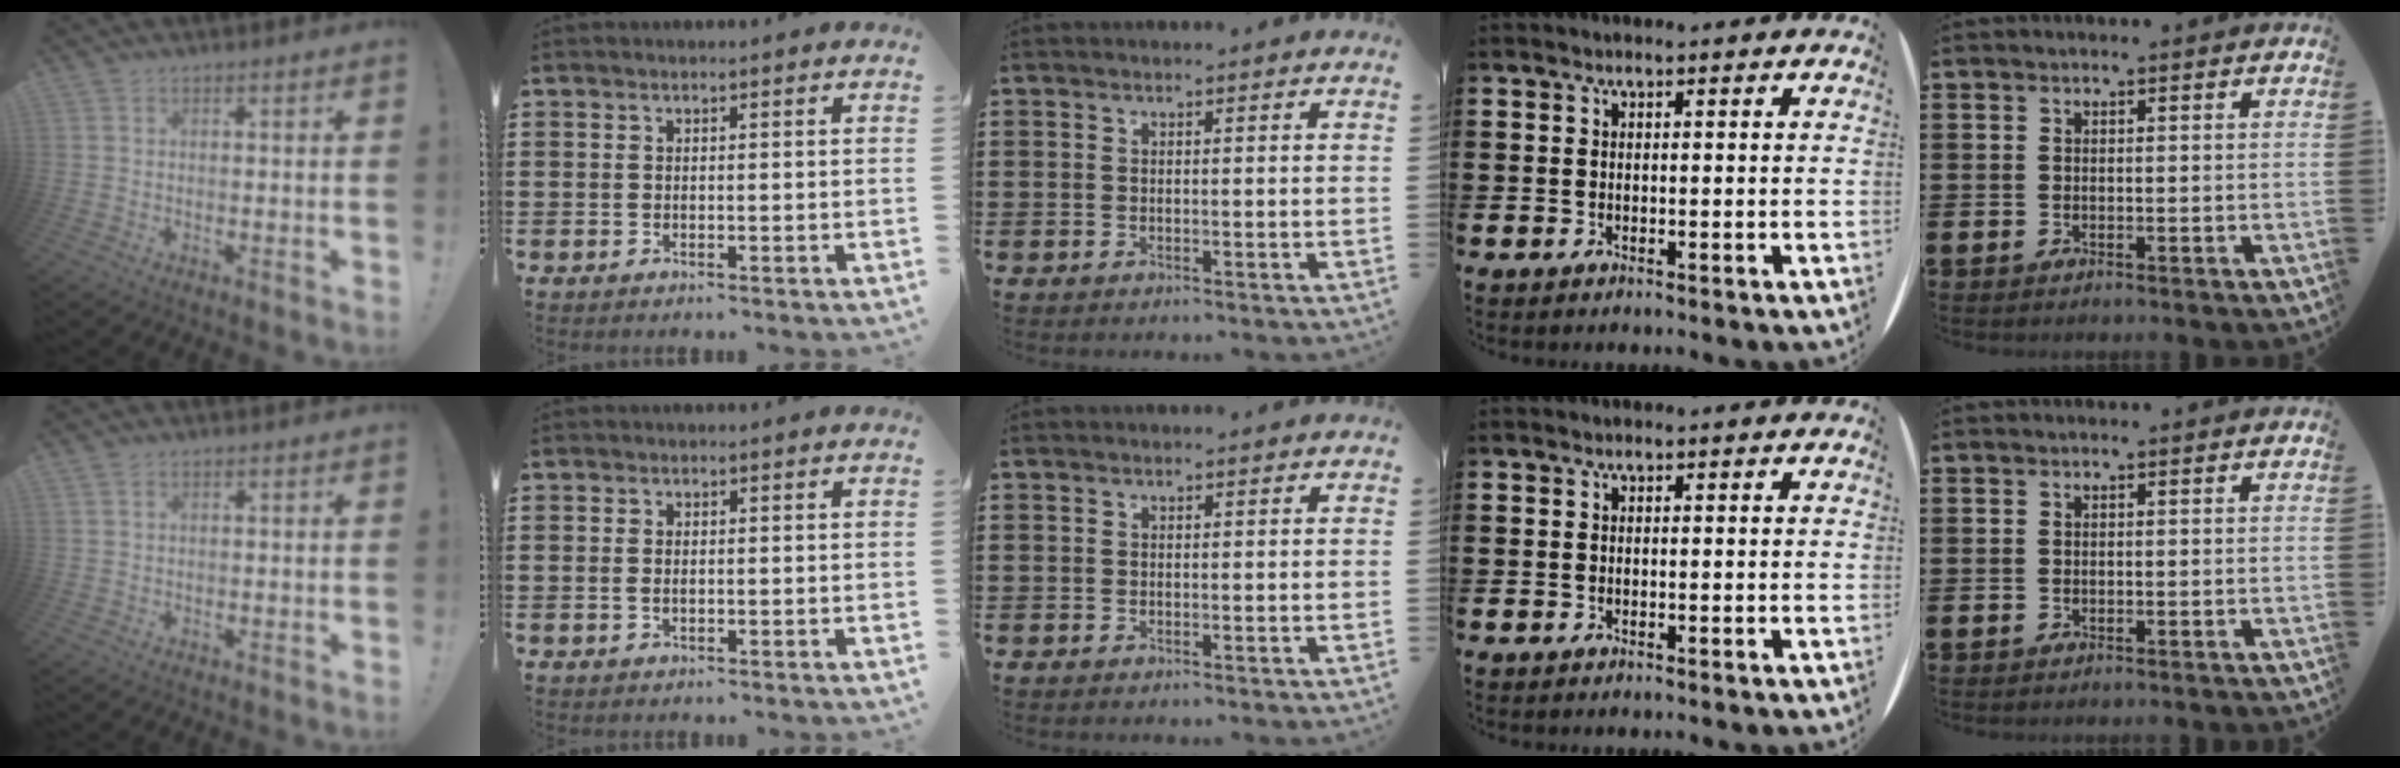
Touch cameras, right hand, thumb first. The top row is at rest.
{"thumb": {"total": 1.1, "force": [0.6, 0.8, 0.5], "torque": [-0.015, 0.005, 0.013]}, "index": {"total": 1.1, "force": [0.0, 0.4, 1.0], "torque": [-0.023, -0.001, 0.001]}}